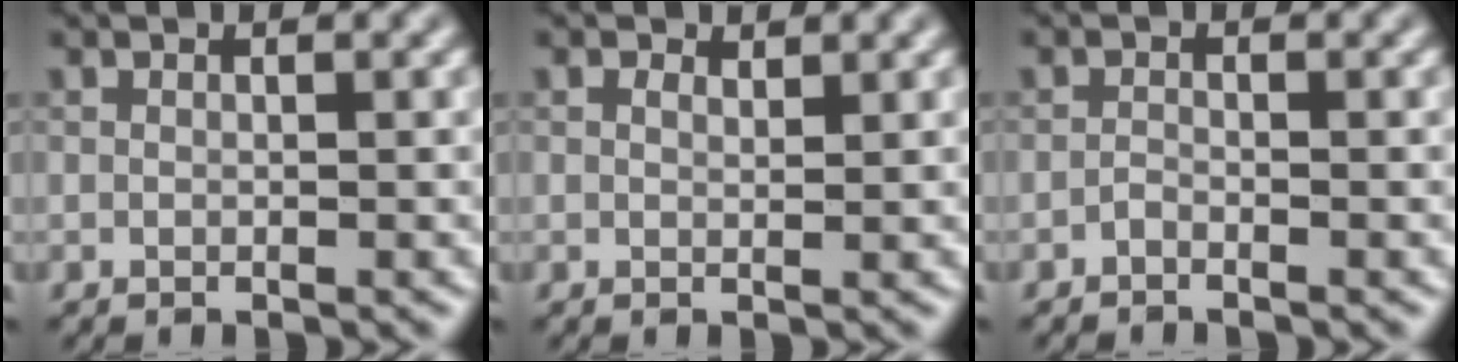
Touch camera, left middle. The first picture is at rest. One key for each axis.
{"total": 1.1, "fx": 0.8, "fy": 0.5, "fz": 0.6, "tx": -0.013, "ty": 0.002, "tz": 0.014}
{"total": 0.6, "fx": -0.5, "fy": 0.2, "fz": 0.3, "tx": -0.007, "ty": 0.000, "tz": -0.011}